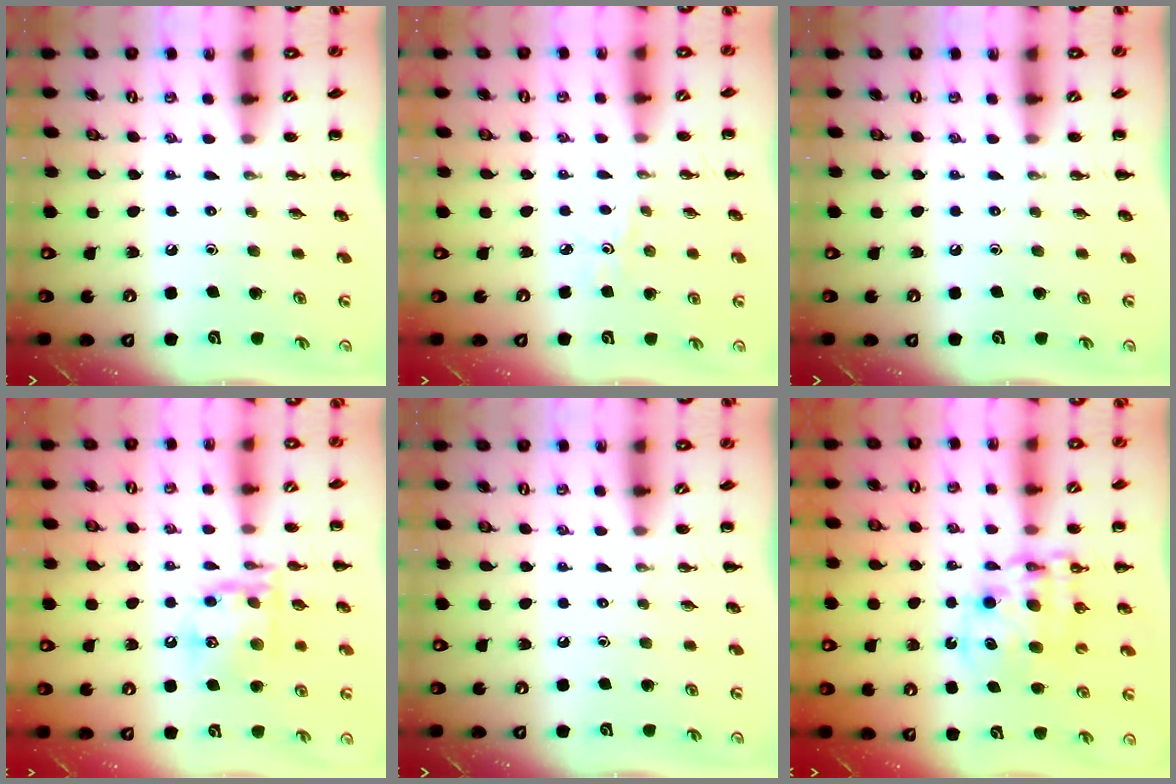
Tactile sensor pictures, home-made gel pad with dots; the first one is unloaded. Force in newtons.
{"total": 2.2, "press": 2.1, "slide": 0.7}
{"total": 0.0}
{"total": 15.7, "press": 15.5, "slide": 2.4}
{"total": 0.0}
{"total": 11.2, "press": 10.9, "slide": 2.7}